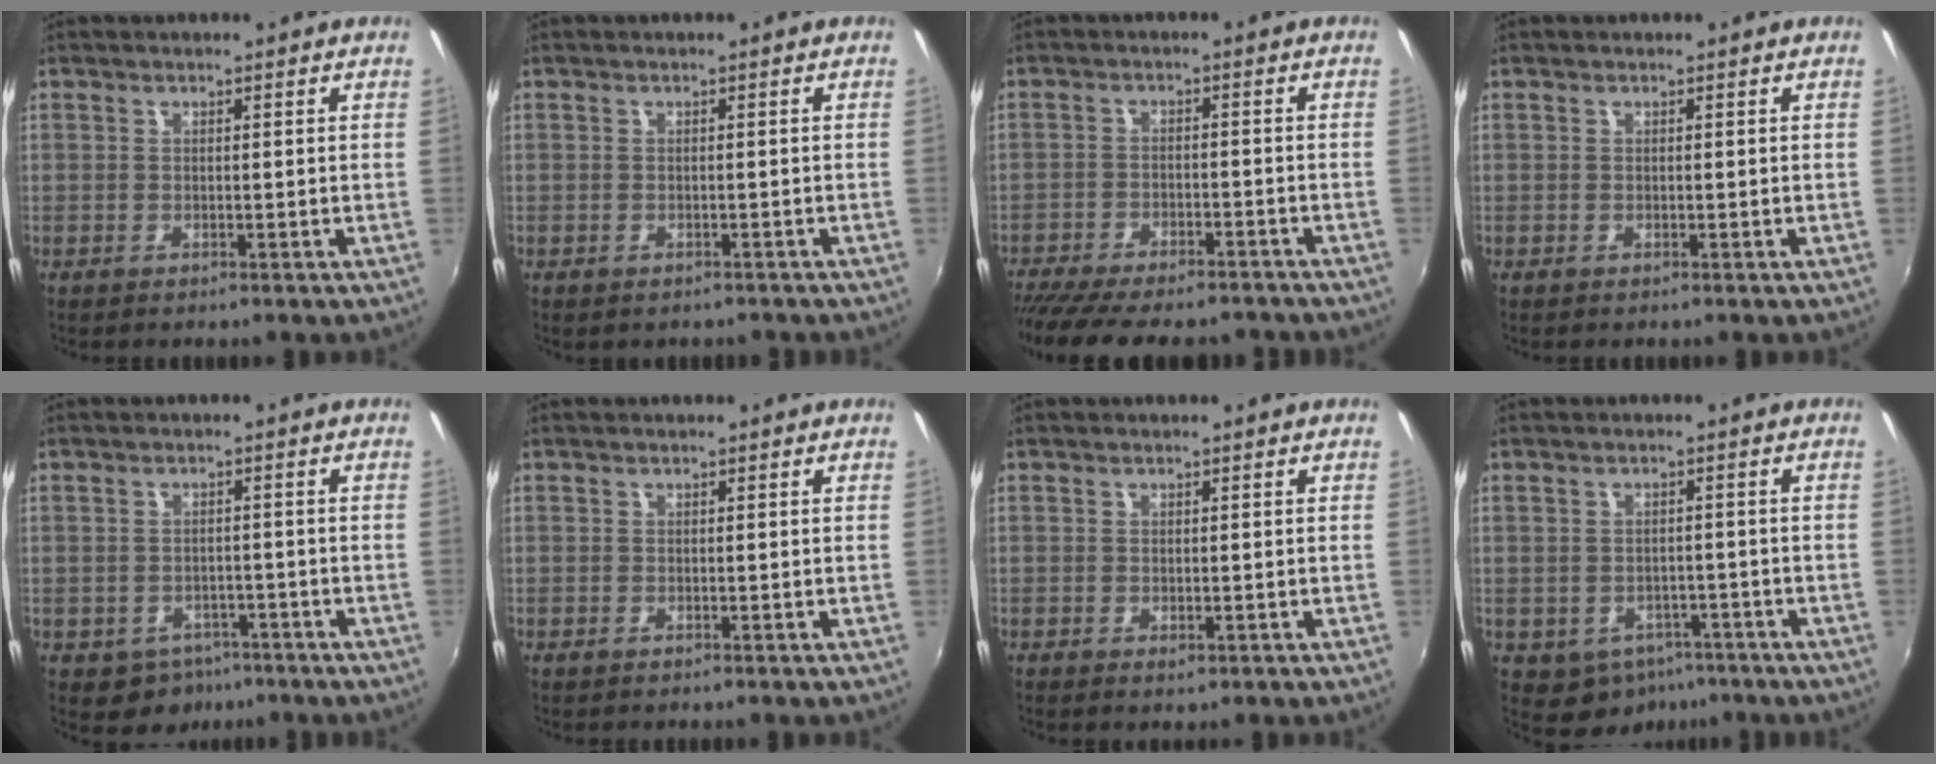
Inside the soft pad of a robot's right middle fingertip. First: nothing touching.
{"total": 1.6, "force": [-1.2, 0.8, 0.5], "torque": [-0.013, -0.007, -0.014]}
{"total": 17.1, "force": [-14.4, 4.7, 7.9], "torque": [-0.165, -0.035, -0.211]}
{"total": 0.0}
{"total": 5.8, "force": [-3.4, 4.4, 1.5], "torque": [-0.041, -0.001, -0.038]}
{"total": 0.0}
{"total": 0.6, "force": [-0.2, 0.4, 0.4], "torque": [-0.005, -0.003, -0.004]}
{"total": 6.5, "force": [-3.8, 4.8, 2.1], "torque": [-0.052, -0.005, -0.039]}